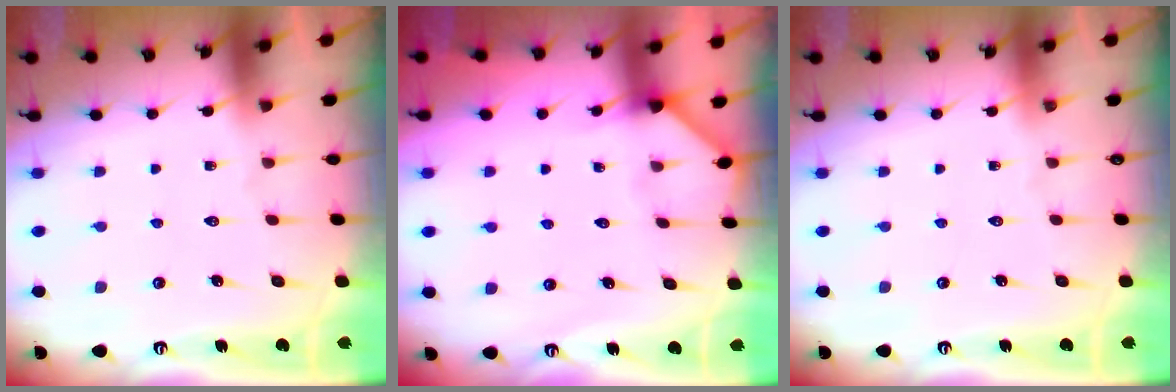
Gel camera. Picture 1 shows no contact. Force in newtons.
{"total": 2.7, "press": 2.7, "slide": 0.2}
{"total": 0.0}